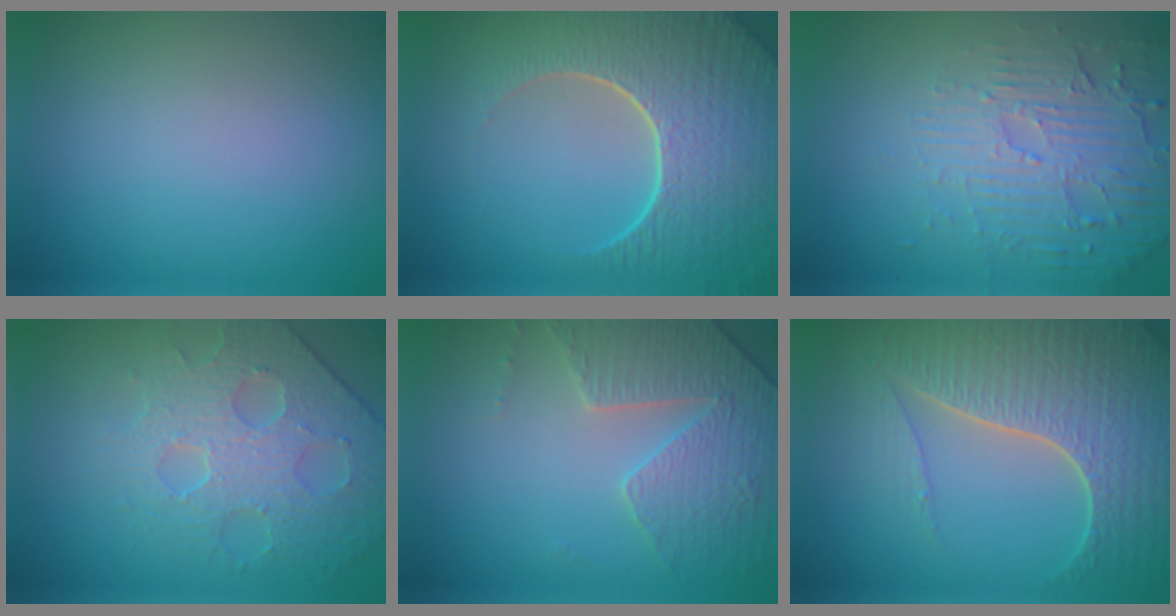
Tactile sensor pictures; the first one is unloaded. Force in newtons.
{"total": 9.0, "press": 6.3, "slide": 6.5}
{"total": 5.5, "press": 3.5, "slide": 4.2}
{"total": 4.2, "press": 4.2, "slide": 0.3}
{"total": 3.9, "press": 3.8, "slide": 1.1}
{"total": 7.4, "press": 5.5, "slide": 5.0}